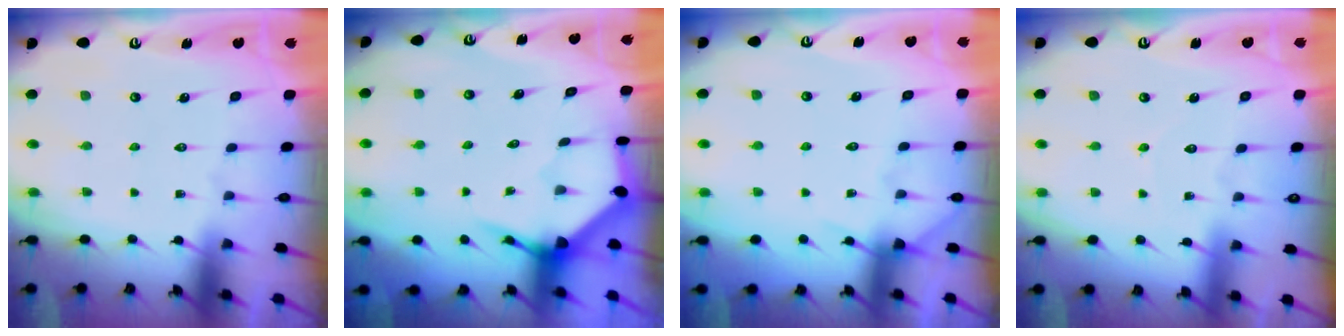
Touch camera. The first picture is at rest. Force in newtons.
{"total": 3.9, "press": 3.9, "slide": 0.5}
{"total": 5.1, "press": 5.0, "slide": 0.7}
{"total": 4.3, "press": 4.3, "slide": 0.4}